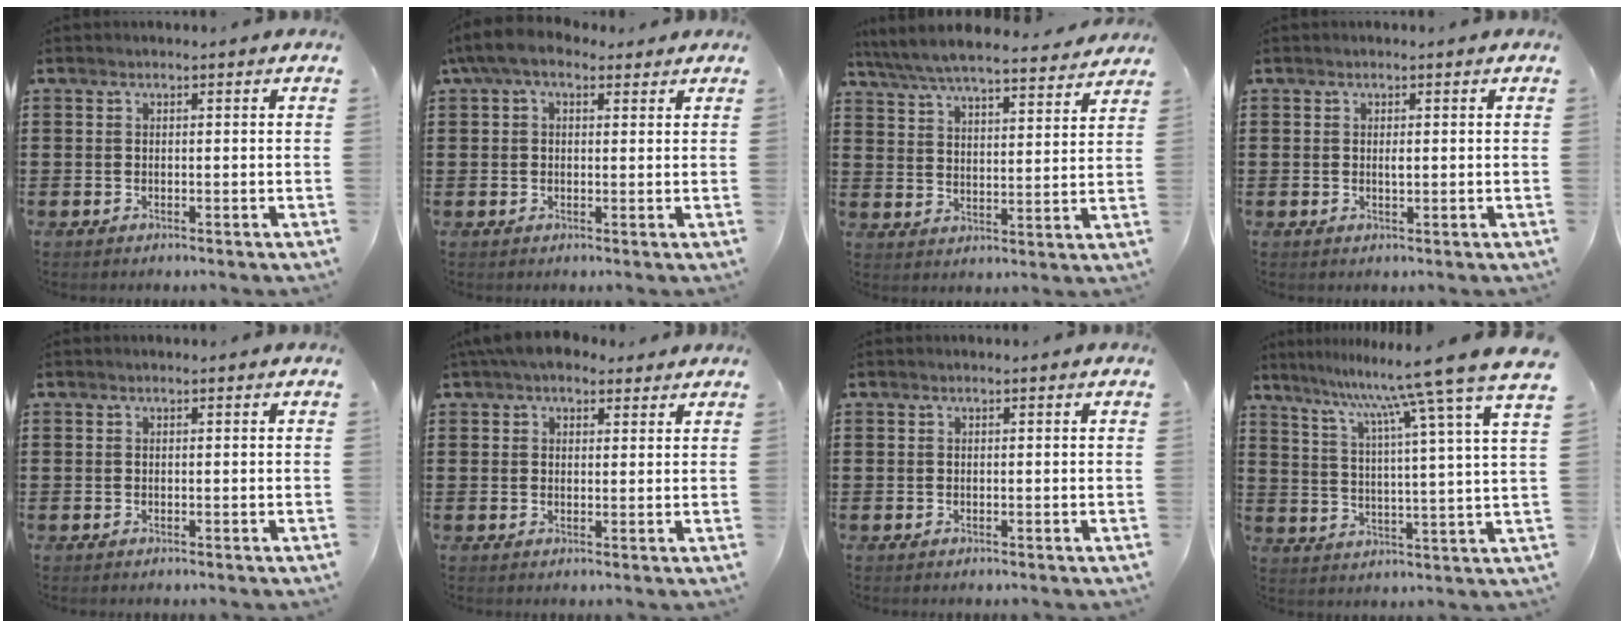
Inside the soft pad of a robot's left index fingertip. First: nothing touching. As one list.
[{"total": 5.1, "force": [3.2, 2.2, 3.4], "torque": [-0.073, 0.004, 0.058]}, {"total": 6.2, "force": [5.9, 0.1, 1.9], "torque": [-0.064, -0.036, 0.100]}, {"total": 1.0, "force": [0.1, 0.3, 0.9], "torque": [-0.019, 0.000, 0.002]}, {"total": 0.0}, {"total": 4.4, "force": [3.6, 1.9, 1.8], "torque": [-0.046, 0.003, 0.067]}, {"total": 0.0}, {"total": 10.2, "force": [8.8, -1.7, 4.9], "torque": [-0.125, -0.064, 0.138]}]